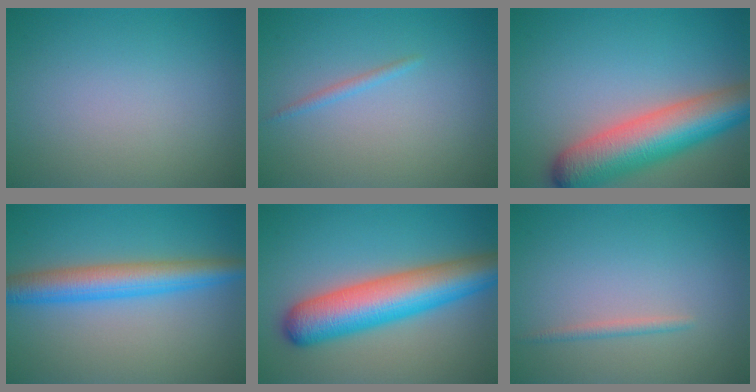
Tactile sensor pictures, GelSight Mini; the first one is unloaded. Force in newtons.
{"total": 0.8, "press": 0.8, "slide": 0.1}
{"total": 9.1, "press": 9.1, "slide": 0.4}
{"total": 5.3, "press": 5.3, "slide": 0.2}
{"total": 8.9, "press": 8.9, "slide": 0.2}
{"total": 1.0, "press": 1.0, "slide": 0.0}